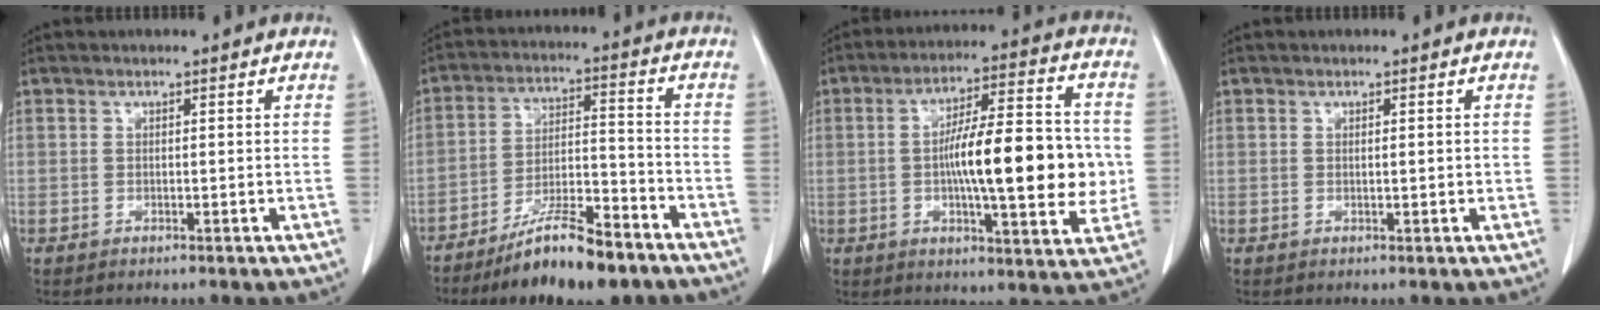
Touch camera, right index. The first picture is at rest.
{"total": 13.0, "force": [-9.6, 2.6, 8.3], "torque": [-0.141, 0.001, -0.163]}
{"total": 17.0, "force": [-1.0, 3.4, 16.6], "torque": [-0.260, 0.014, -0.017]}
{"total": 0.8, "force": [0.0, 0.2, 0.8], "torque": [-0.012, -0.001, 0.002]}